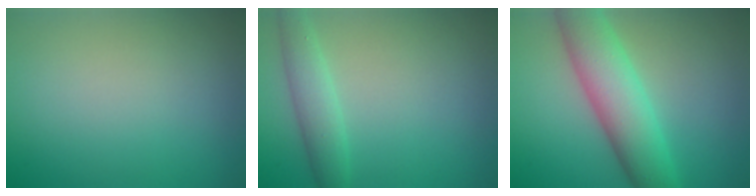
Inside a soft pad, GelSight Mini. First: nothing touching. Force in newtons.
{"total": 2.8, "press": 2.8, "slide": 0.1}
{"total": 7.5, "press": 7.5, "slide": 0.2}